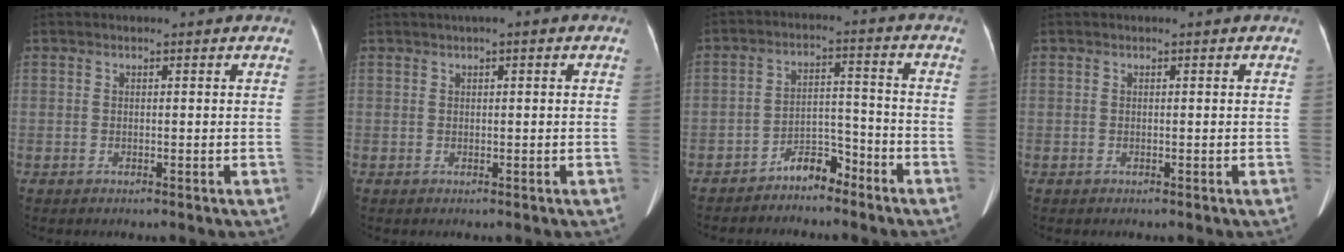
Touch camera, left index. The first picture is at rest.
{"total": 1.9, "force": [0.9, 0.3, 1.7], "torque": [-0.030, 0.012, 0.011]}
{"total": 5.2, "force": [-4.4, 1.7, 2.0], "torque": [-0.030, 0.011, -0.078]}
{"total": 0.0}